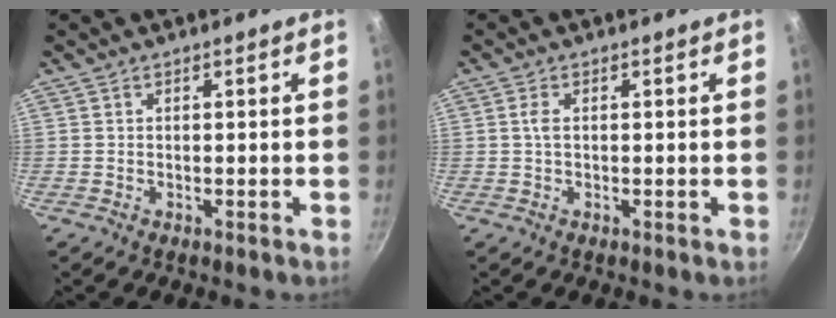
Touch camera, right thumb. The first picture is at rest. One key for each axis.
{"total": 1.7, "fx": 0.2, "fy": 0.7, "fz": 1.6, "tx": -0.037, "ty": 0.003, "tz": 0.001}